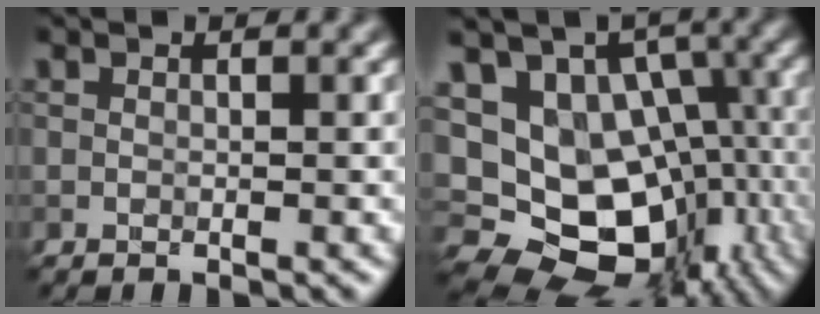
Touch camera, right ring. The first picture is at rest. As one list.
[{"total": 14.8, "force": [-2.5, 11.4, 9.1], "torque": [-0.148, -0.010, -0.011]}]